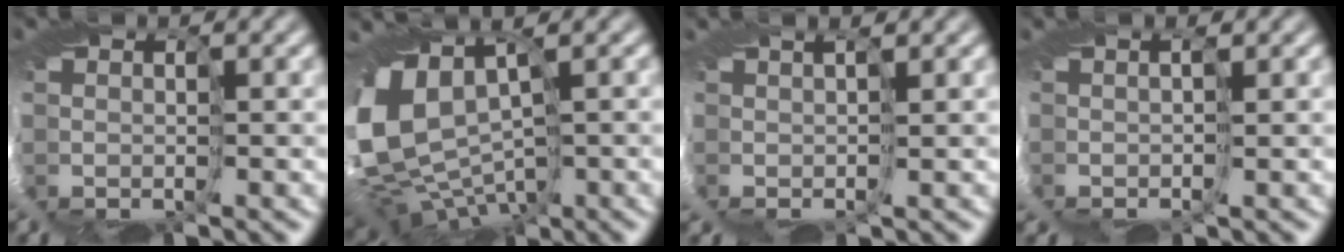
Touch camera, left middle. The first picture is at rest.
{"total": 8.3, "force": [-1.3, 5.3, 6.2], "torque": [-0.131, -0.022, -0.006]}
{"total": 2.7, "force": [1.4, -2.1, -0.8], "torque": [0.025, 0.021, 0.001]}
{"total": 1.7, "force": [0.6, -1.6, -0.4], "torque": [0.028, 0.013, -0.010]}